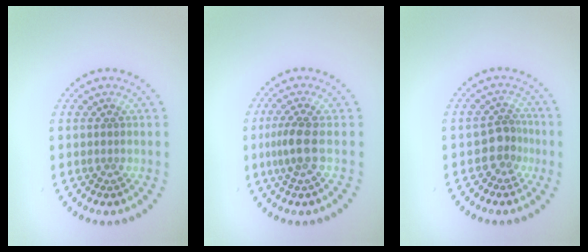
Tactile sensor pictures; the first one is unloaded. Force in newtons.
{"total": 2.2, "press": 1.8, "slide": 1.2}
{"total": 2.3, "press": 1.8, "slide": 1.5}